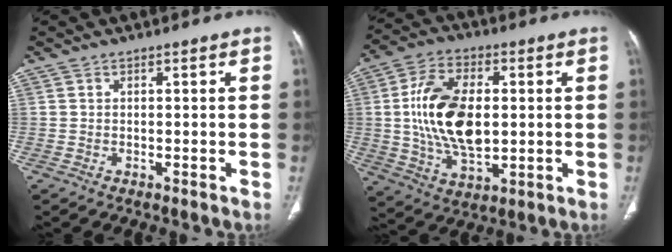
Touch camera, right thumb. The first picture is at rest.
{"total": 17.2, "force": [1.1, 9.6, 14.1], "torque": [-0.258, -0.001, 0.025]}